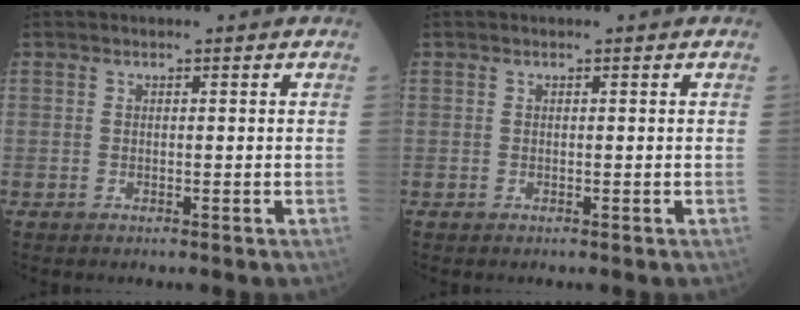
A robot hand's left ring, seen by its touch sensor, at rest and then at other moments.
{"total": 0.0}